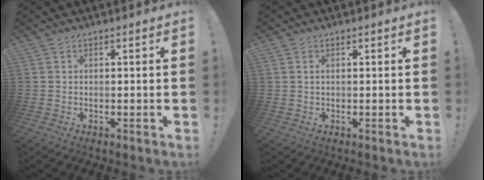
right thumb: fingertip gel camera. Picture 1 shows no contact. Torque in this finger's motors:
{"motor_torque": [-0.25, 0.01, 0.16, 0.11, -0.06]}